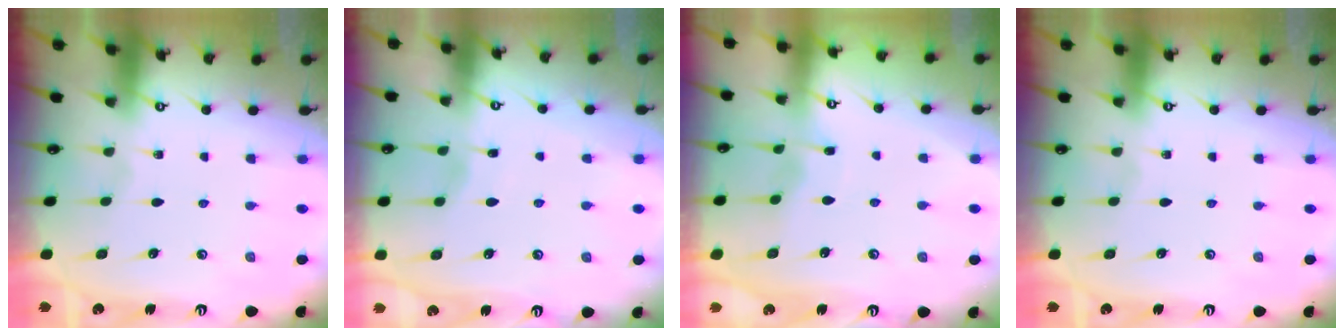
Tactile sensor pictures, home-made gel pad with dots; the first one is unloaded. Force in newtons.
{"total": 2.2, "press": 2.2, "slide": 0.2}
{"total": 3.4, "press": 3.4, "slide": 0.5}
{"total": 0.0}